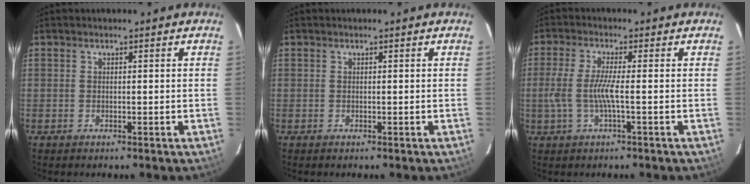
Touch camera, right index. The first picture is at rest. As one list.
[{"total": 0.0}, {"total": 5.6, "force": [-1.1, 0.0, 5.5], "torque": [-0.122, -0.005, -0.020]}]